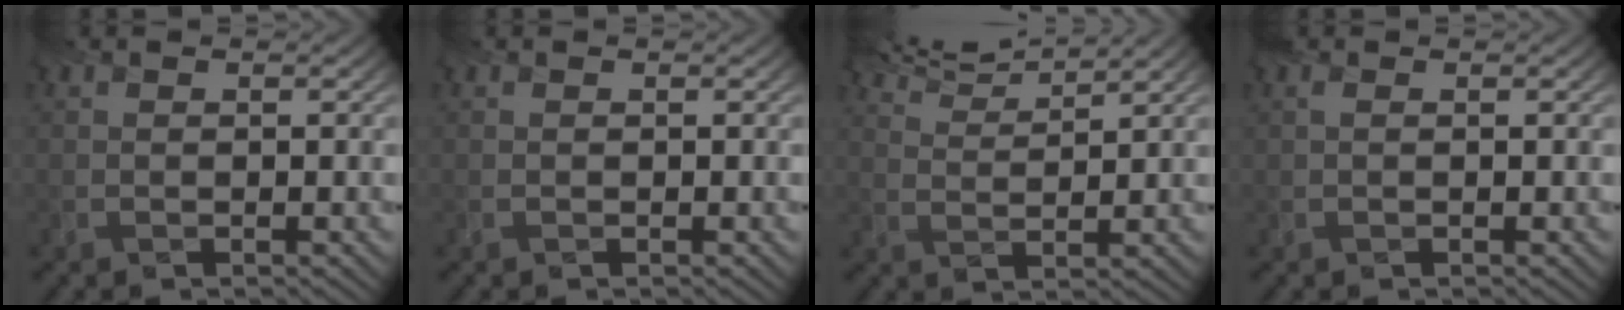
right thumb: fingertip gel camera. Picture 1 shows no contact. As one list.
[{"total": 0.0}, {"total": 6.3, "force": [5.6, 0.7, 2.8], "torque": [-0.069, 0.018, 0.101]}, {"total": 0.8, "force": [0.4, 0.2, 0.7], "torque": [-0.018, 0.006, 0.007]}]